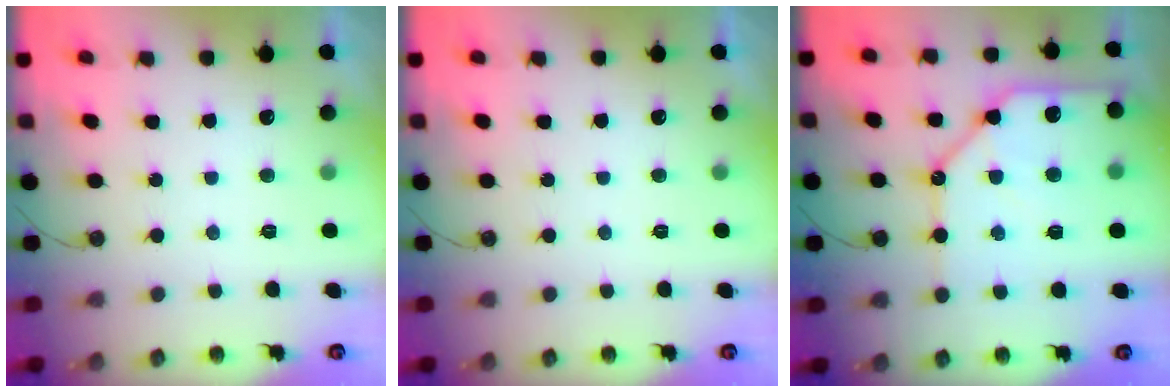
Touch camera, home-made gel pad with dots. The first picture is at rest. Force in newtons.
{"total": 0.0}
{"total": 16.8, "press": 16.7, "slide": 1.9}